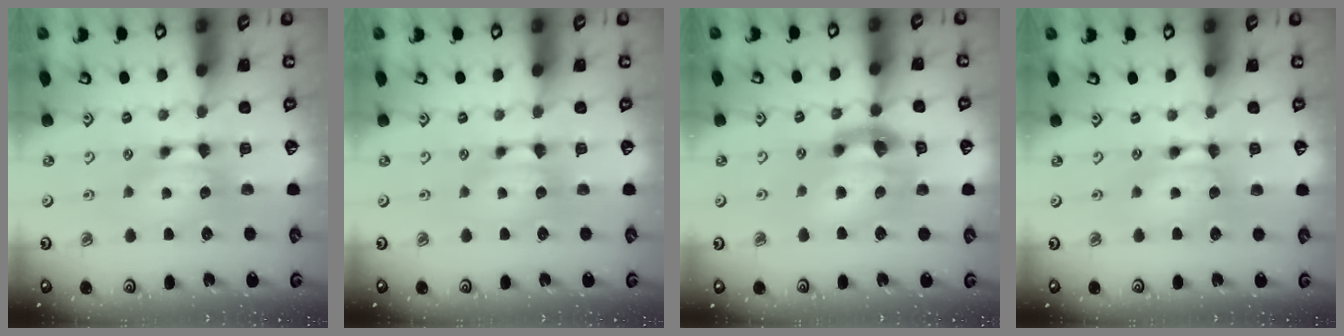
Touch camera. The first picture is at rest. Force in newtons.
{"total": 0.0}
{"total": 6.3, "press": 5.9, "slide": 2.2}
{"total": 1.7, "press": 1.7, "slide": 0.1}